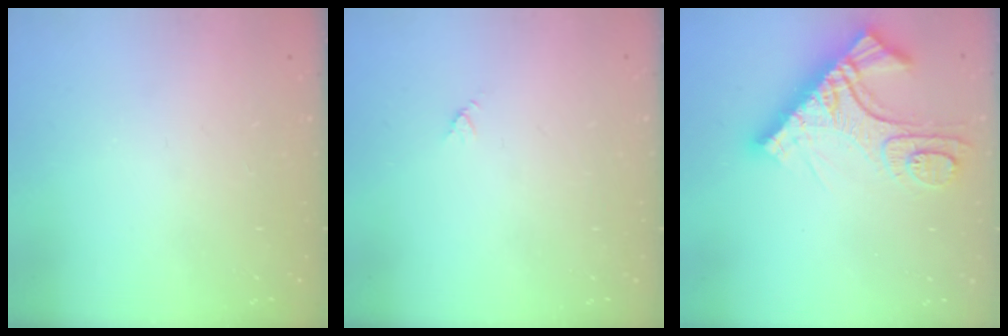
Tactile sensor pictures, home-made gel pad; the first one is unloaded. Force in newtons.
{"total": 2.9, "press": 2.9, "slide": 0.3}
{"total": 15.9, "press": 15.8, "slide": 1.7}